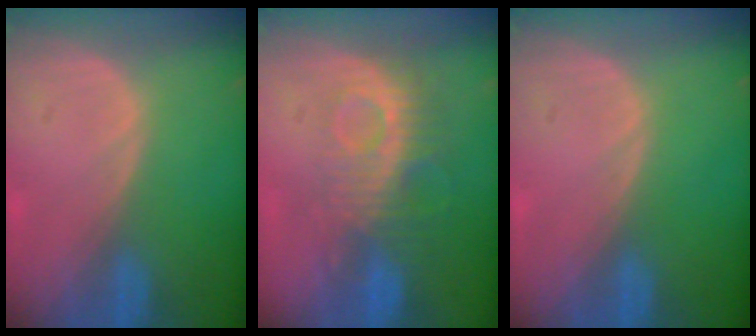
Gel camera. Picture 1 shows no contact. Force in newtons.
{"total": 9.3, "press": 8.2, "slide": 4.3}
{"total": 0.0}